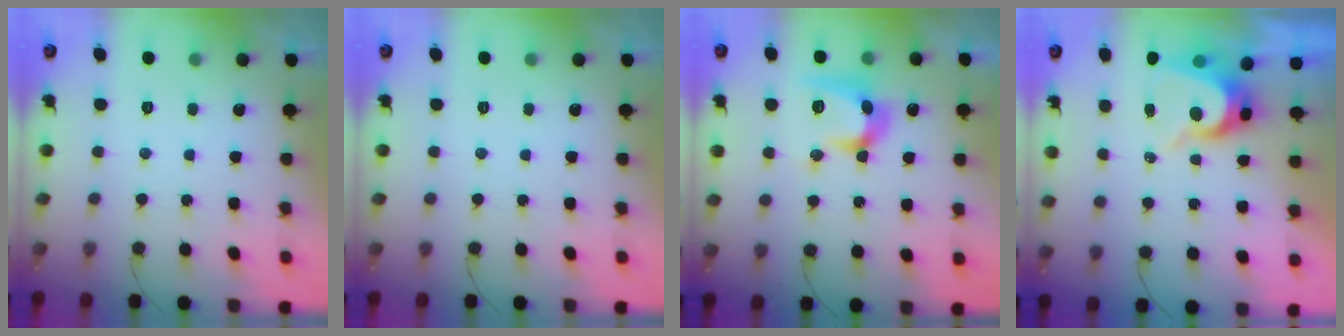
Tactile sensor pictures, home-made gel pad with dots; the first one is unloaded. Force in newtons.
{"total": 0.0}
{"total": 13.5, "press": 13.5, "slide": 0.7}
{"total": 8.6, "press": 8.5, "slide": 1.0}